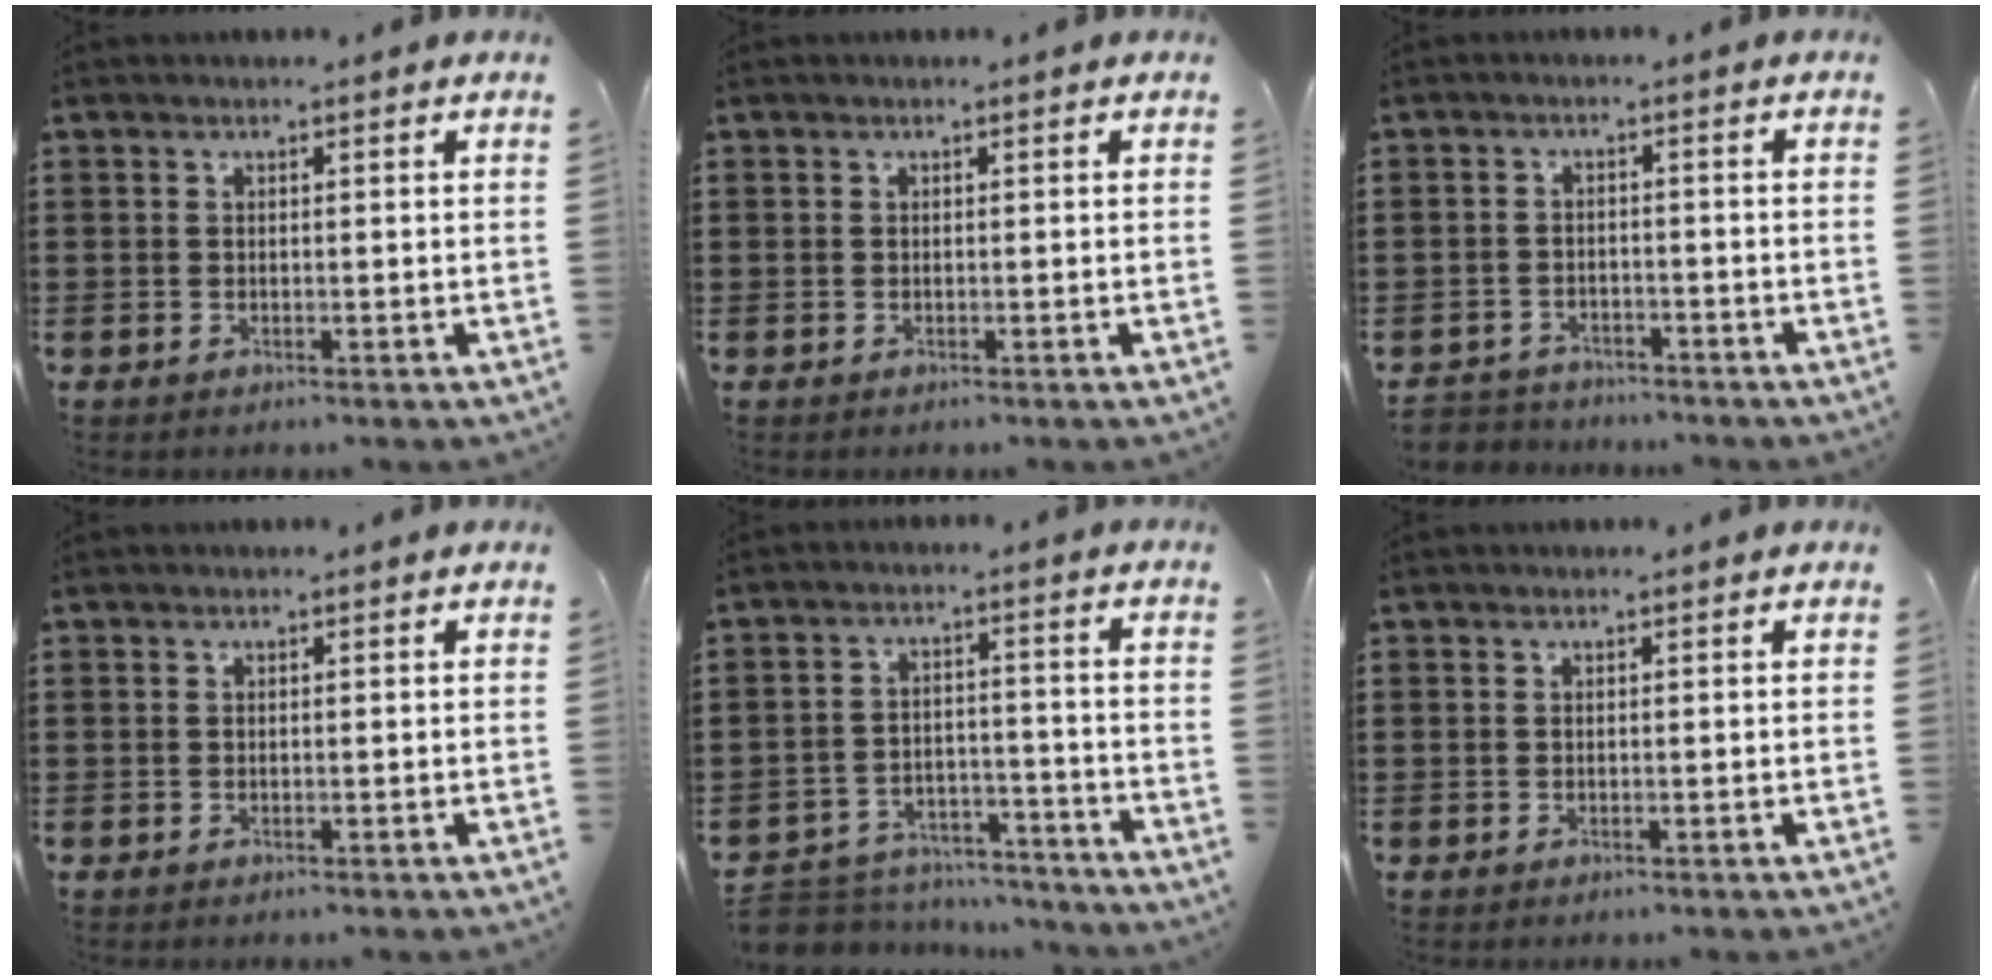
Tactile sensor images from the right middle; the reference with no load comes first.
{"total": 0.0}
{"total": 2.9, "force": [-2.8, 0.6, -0.4], "torque": [-0.002, -0.001, -0.063]}
{"total": 0.0}
{"total": 5.9, "force": [-5.7, 1.3, 0.2], "torque": [-0.017, 0.012, -0.119]}
{"total": 0.0}